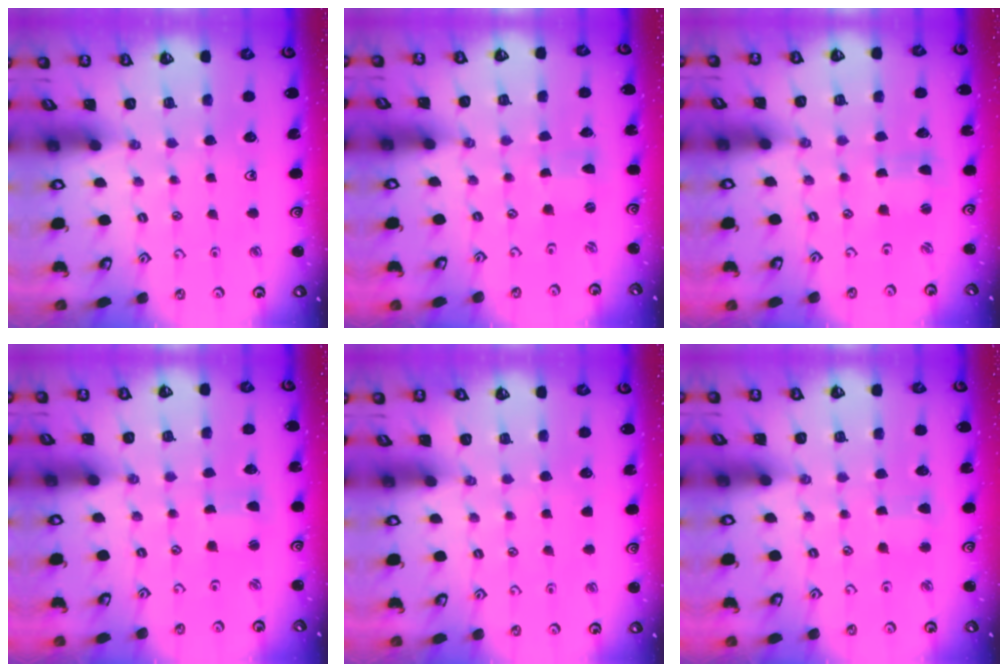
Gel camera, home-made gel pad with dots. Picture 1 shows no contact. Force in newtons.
{"total": 0.0}
{"total": 1.0, "press": 1.0, "slide": 0.2}
{"total": 2.0, "press": 2.0, "slide": 0.3}
{"total": 0.0}
{"total": 2.5, "press": 2.5, "slide": 0.3}